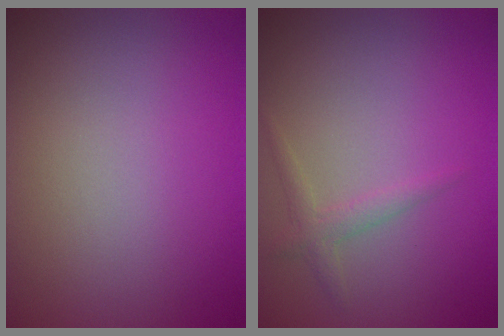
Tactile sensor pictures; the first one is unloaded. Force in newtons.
{"total": 1.5, "press": 1.5, "slide": 0.1}